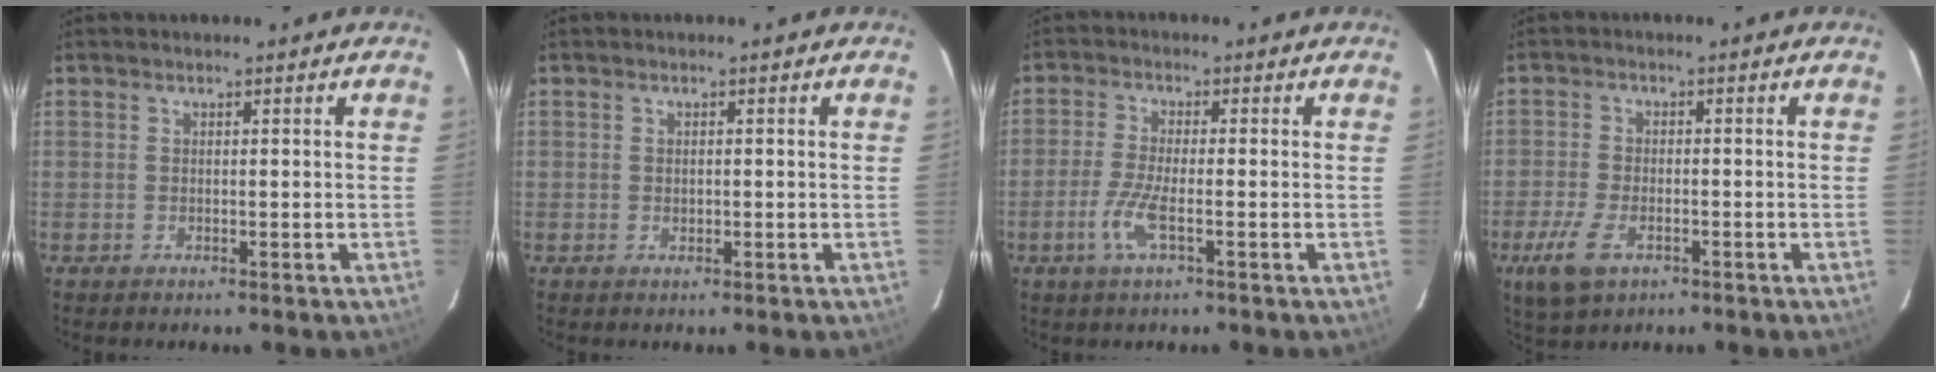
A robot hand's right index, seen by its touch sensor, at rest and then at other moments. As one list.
[{"total": 0.8, "force": [0.0, 0.7, 0.4], "torque": [-0.005, 0.001, 0.001]}, {"total": 5.4, "force": [-2.3, 0.8, 4.9], "torque": [-0.109, -0.006, -0.048]}, {"total": 7.5, "force": [-3.8, 3.8, 5.3], "torque": [-0.132, -0.013, -0.069]}]